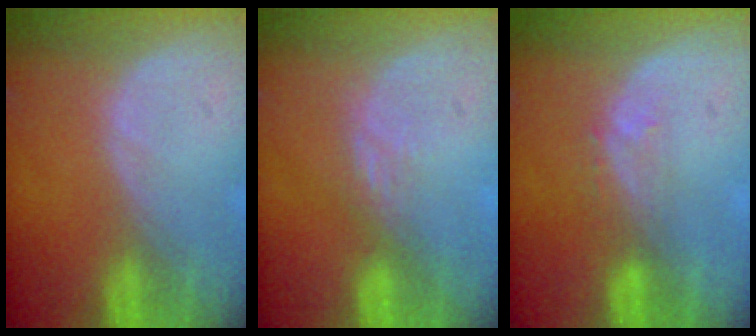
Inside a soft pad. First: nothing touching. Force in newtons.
{"total": 2.4, "press": 1.9, "slide": 1.4}
{"total": 2.8, "press": 2.1, "slide": 1.7}